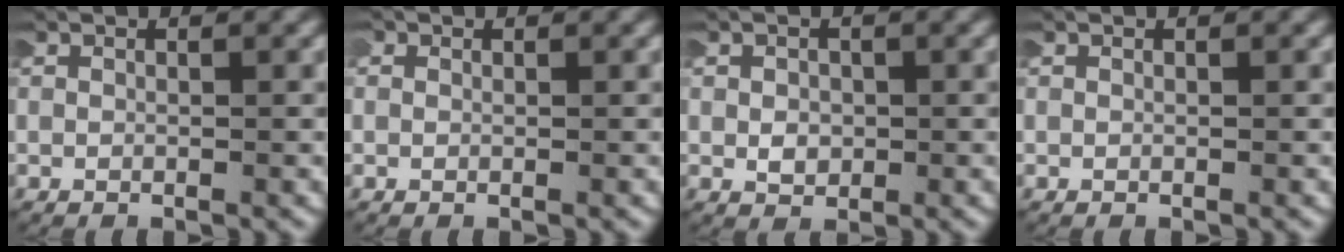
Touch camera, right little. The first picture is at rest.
{"total": 0.0}
{"total": 1.1, "force": [-0.2, 0.9, 0.6], "torque": [-0.012, 0.000, -0.002]}
{"total": 0.0}